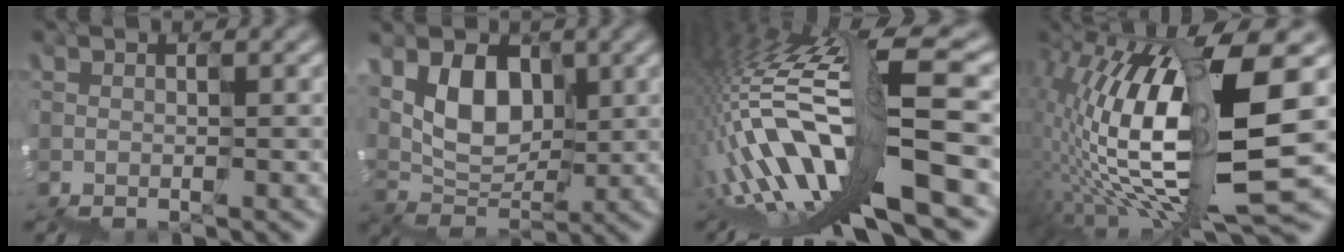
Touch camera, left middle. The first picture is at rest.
{"total": 3.6, "force": [2.0, 2.7, 1.2], "torque": [-0.030, 0.007, 0.039]}
{"total": 13.4, "force": [-2.3, 2.5, 12.9], "torque": [-0.256, 0.037, -0.038]}
{"total": 12.6, "force": [1.5, 3.6, 11.9], "torque": [-0.247, 0.012, 0.045]}